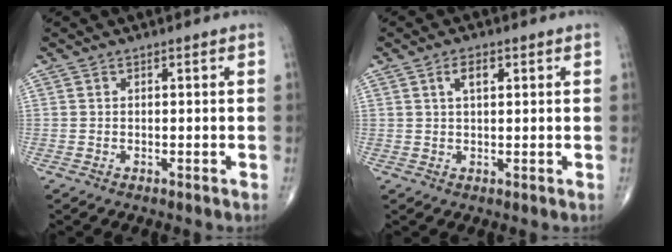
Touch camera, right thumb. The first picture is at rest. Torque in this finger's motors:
{"motor_torque": [0.24, -0.27, 0.13, 0.06, 0.12]}